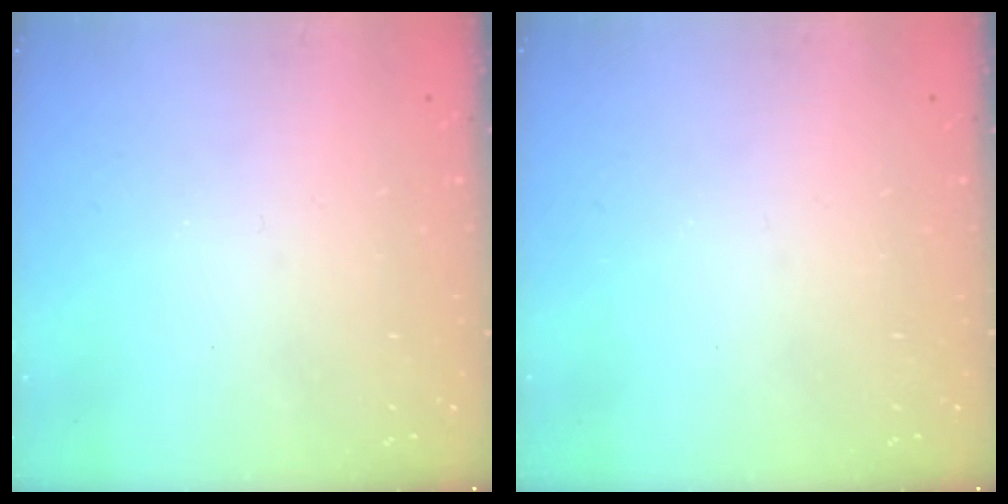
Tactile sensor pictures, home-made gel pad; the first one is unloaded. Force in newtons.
{"total": 0.0}